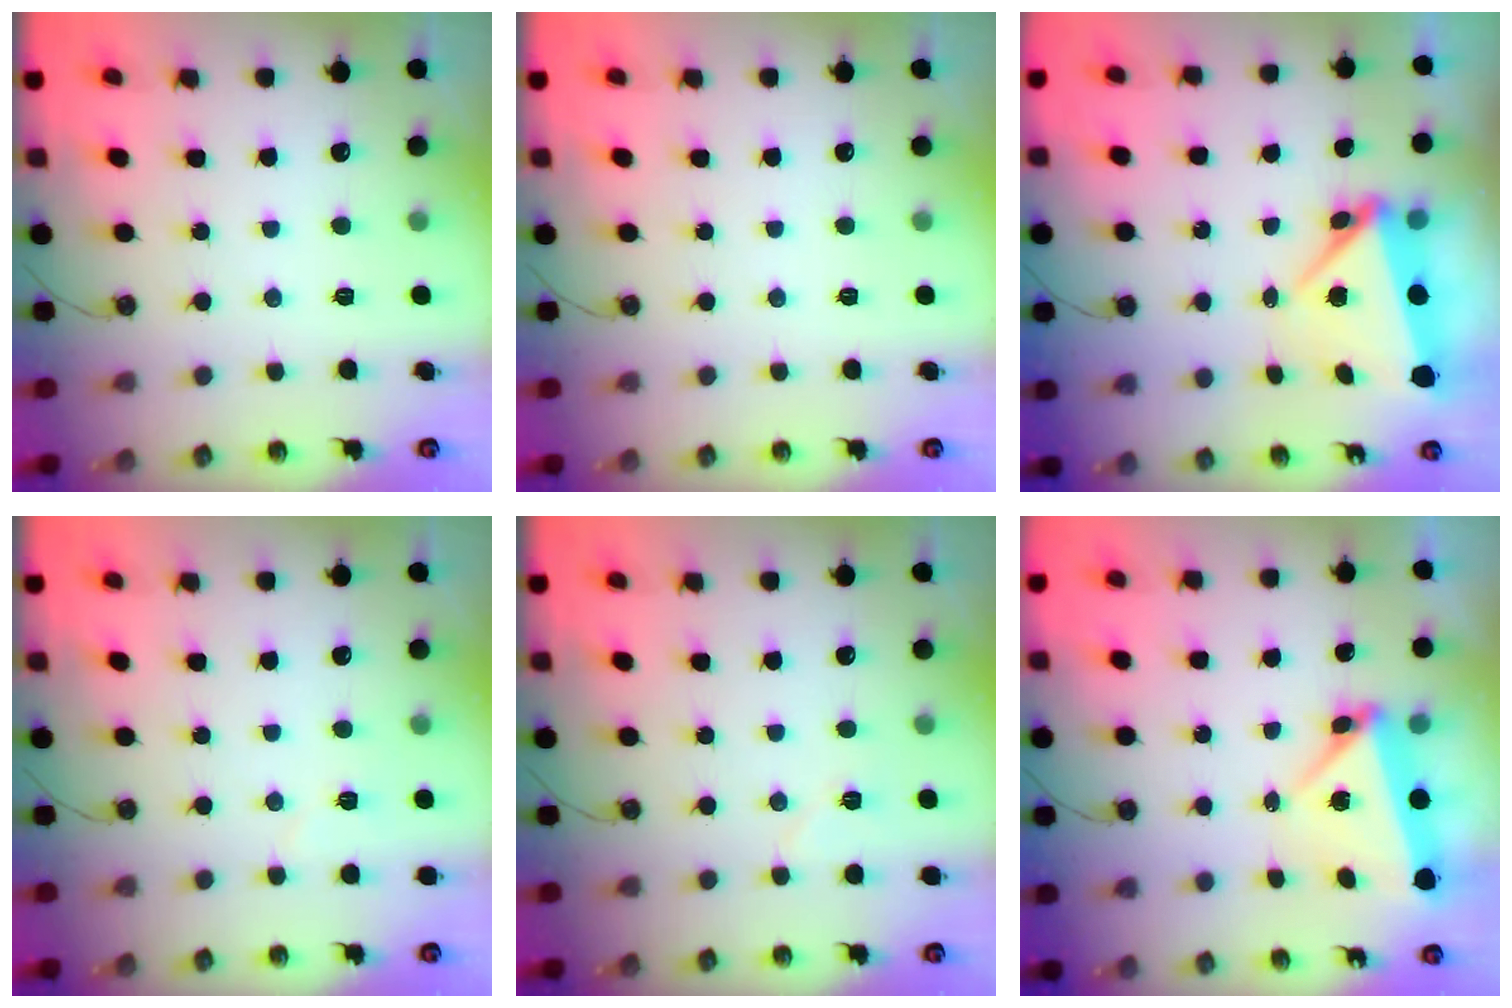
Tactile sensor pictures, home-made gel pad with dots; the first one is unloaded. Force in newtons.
{"total": 0.0}
{"total": 7.2, "press": 7.1, "slide": 1.0}
{"total": 7.4, "press": 2.8, "slide": 6.9}
{"total": 5.0, "press": 4.8, "slide": 1.6}
{"total": 5.4, "press": 5.4, "slide": 0.5}